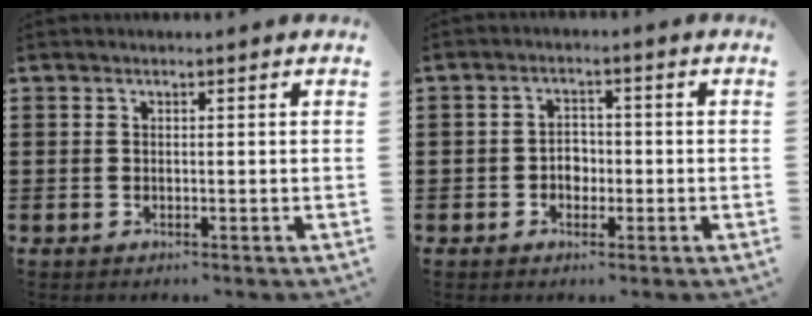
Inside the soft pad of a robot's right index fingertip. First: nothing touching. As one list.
[{"total": 2.8, "force": [-0.8, 2.1, 1.6], "torque": [-0.026, 0.002, -0.019]}]